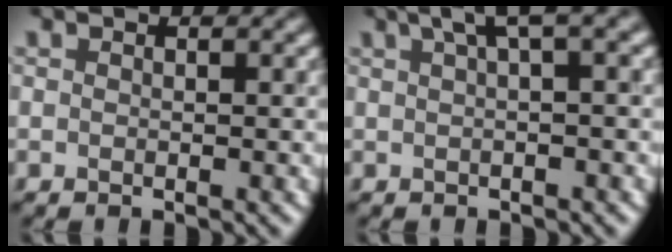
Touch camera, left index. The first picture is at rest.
{"total": 3.3, "force": [1.5, 0.4, 2.9], "torque": [-0.032, 0.017, 0.027]}